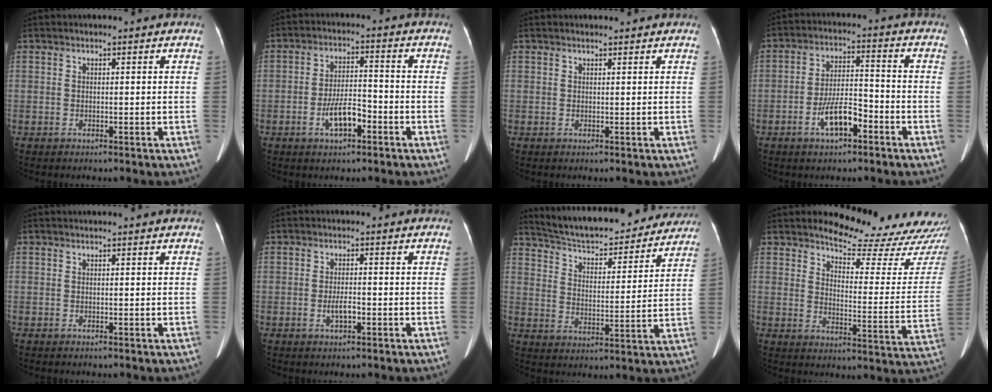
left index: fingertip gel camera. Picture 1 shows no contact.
{"total": 5.8, "force": [-2.7, 2.2, 4.7], "torque": [-0.092, 0.008, -0.048]}
{"total": 1.5, "force": [1.4, 0.4, 0.3], "torque": [-0.008, 0.013, 0.017]}
{"total": 7.1, "force": [-3.7, 2.5, 5.6], "torque": [-0.110, 0.010, -0.065]}
{"total": 1.3, "force": [1.2, 0.0, 0.3], "torque": [-0.009, 0.012, 0.016]}
{"total": 2.3, "force": [-0.8, 0.7, 2.0], "torque": [-0.037, 0.001, -0.014]}
{"total": 23.8, "force": [21.5, 5.9, 8.4], "torque": [-0.133, 0.006, 0.292]}
{"total": 20.6, "force": [19.7, 2.8, 5.2], "torque": [-0.054, -0.119, 0.220]}